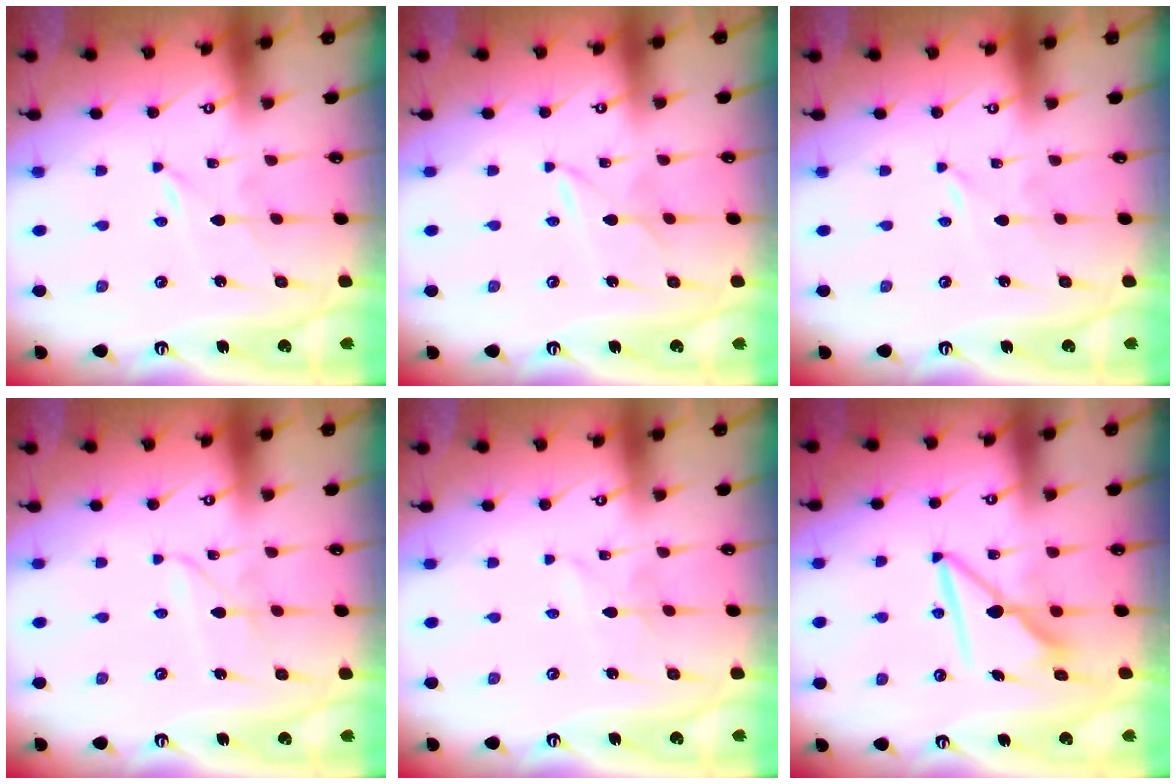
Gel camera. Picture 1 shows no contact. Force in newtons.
{"total": 2.8, "press": 2.8, "slide": 0.4}
{"total": 0.0}
{"total": 2.5, "press": 2.4, "slide": 0.3}
{"total": 2.4, "press": 2.3, "slide": 0.3}
{"total": 8.2, "press": 8.2, "slide": 0.6}